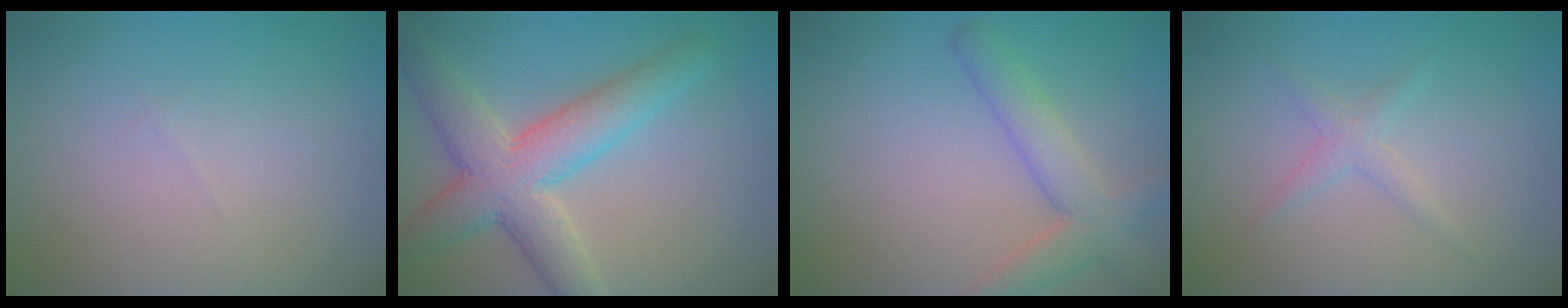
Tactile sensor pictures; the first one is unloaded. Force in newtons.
{"total": 6.9, "press": 6.8, "slide": 0.2}
{"total": 4.1, "press": 4.1, "slide": 0.3}
{"total": 1.3, "press": 1.3, "slide": 0.1}